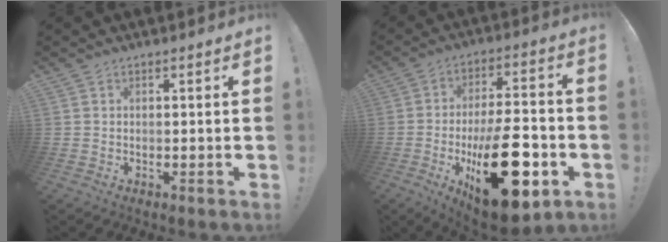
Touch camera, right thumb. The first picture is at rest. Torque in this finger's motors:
{"motor_torque": [2.04, 2.96, 2.77, 0.00, 1.05]}